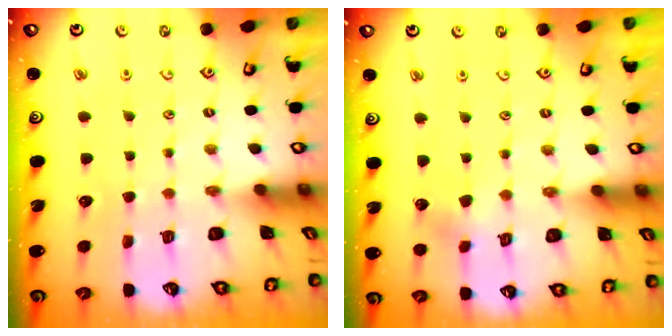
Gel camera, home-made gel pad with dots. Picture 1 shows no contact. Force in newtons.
{"total": 3.4, "press": 3.4, "slide": 0.3}